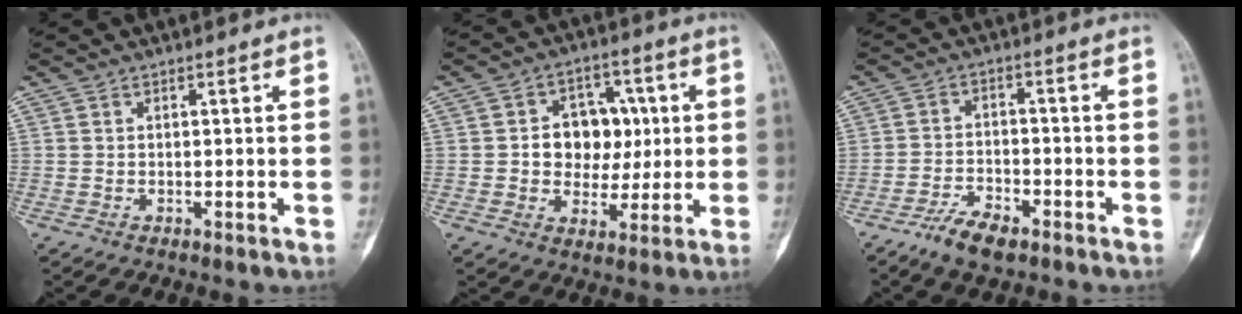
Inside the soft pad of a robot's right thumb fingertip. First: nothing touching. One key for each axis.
{"total": 11.0, "fx": 1.0, "fy": 8.7, "fz": 6.6, "tx": -0.041, "ty": 0.013, "tz": 0.019}
{"total": 6.3, "fx": -4.5, "fy": 2.5, "fz": 3.7, "tx": -0.072, "ty": 0.019, "tz": -0.081}